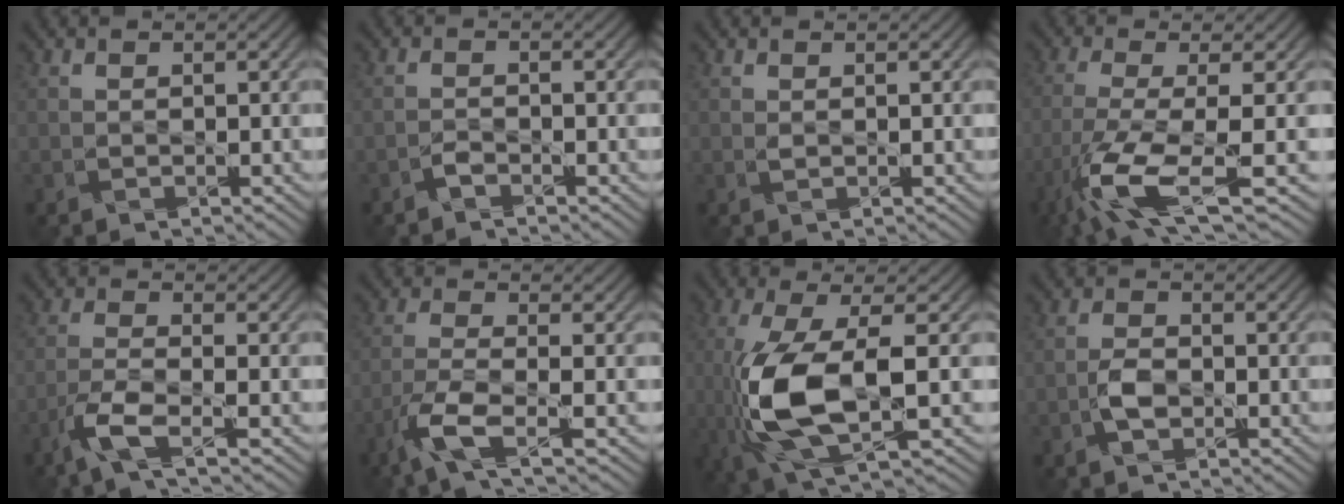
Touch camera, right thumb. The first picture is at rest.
{"total": 1.0, "force": [-1.0, 0.0, 0.0], "torque": [-0.001, 0.003, -0.026]}
{"total": 0.0}
{"total": 9.2, "force": [-3.9, 1.9, 8.1], "torque": [-0.157, -0.009, -0.084]}
{"total": 4.7, "force": [-3.0, 0.7, 3.6], "torque": [-0.079, -0.003, -0.074]}
{"total": 5.5, "force": [-3.2, 1.0, 4.4], "torque": [-0.097, -0.004, -0.081]}
{"total": 11.1, "force": [-1.8, 3.8, 10.3], "torque": [-0.235, -0.009, -0.038]}
{"total": 2.8, "force": [-1.2, 1.5, 1.9], "torque": [-0.041, 0.001, -0.032]}